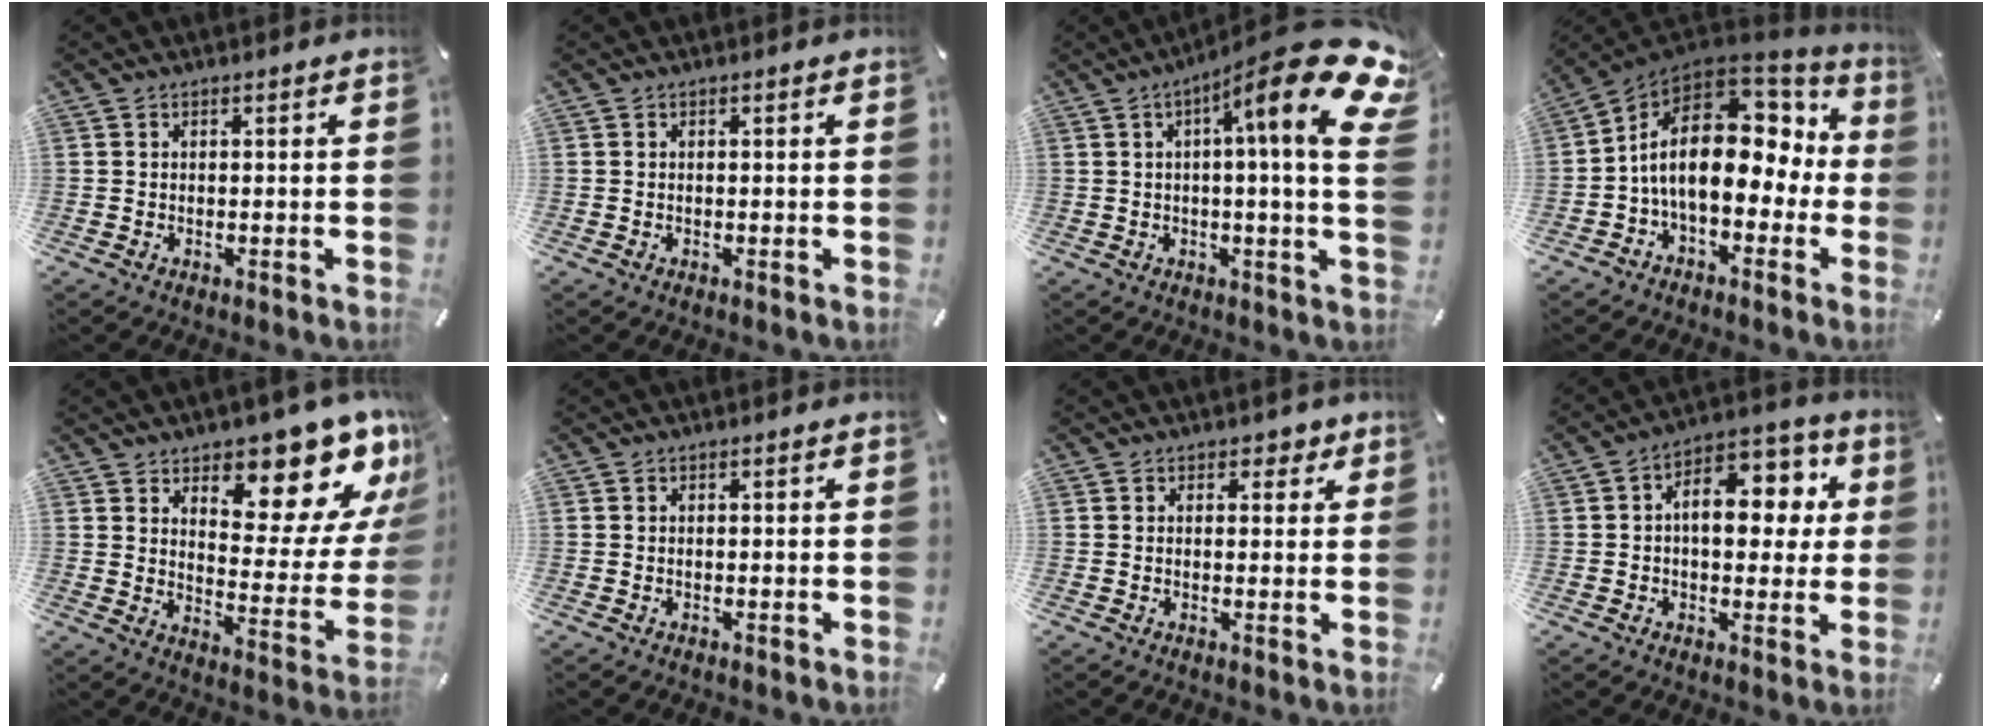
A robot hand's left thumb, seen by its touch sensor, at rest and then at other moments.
{"total": 0.0}
{"total": 21.6, "force": [7.7, 3.2, 19.9], "torque": [-0.286, -0.061, 0.108]}
{"total": 18.2, "force": [1.5, 11.1, 14.3], "torque": [-0.261, -0.014, 0.026]}
{"total": 14.5, "force": [11.4, 6.0, 6.7], "torque": [-0.062, -0.118, 0.185]}
{"total": 0.0}
{"total": 2.6, "force": [1.5, 1.9, 1.0], "torque": [0.001, -0.001, 0.020]}
{"total": 12.8, "force": [2.3, 8.2, 9.5], "torque": [-0.130, -0.008, 0.040]}